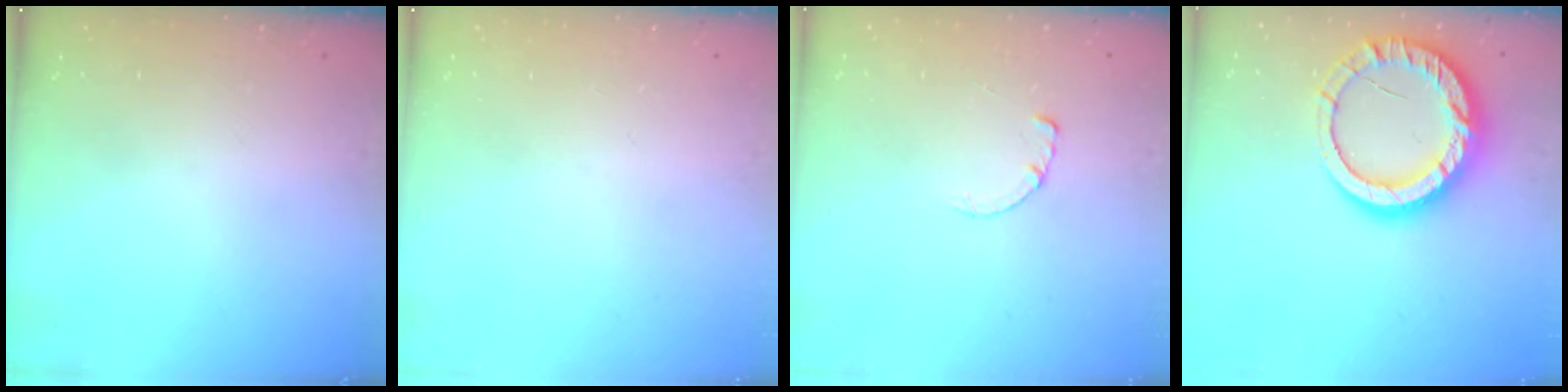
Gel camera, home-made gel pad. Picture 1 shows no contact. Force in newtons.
{"total": 0.0}
{"total": 0.7, "press": 0.7, "slide": 0.2}
{"total": 16.7, "press": 16.6, "slide": 1.4}